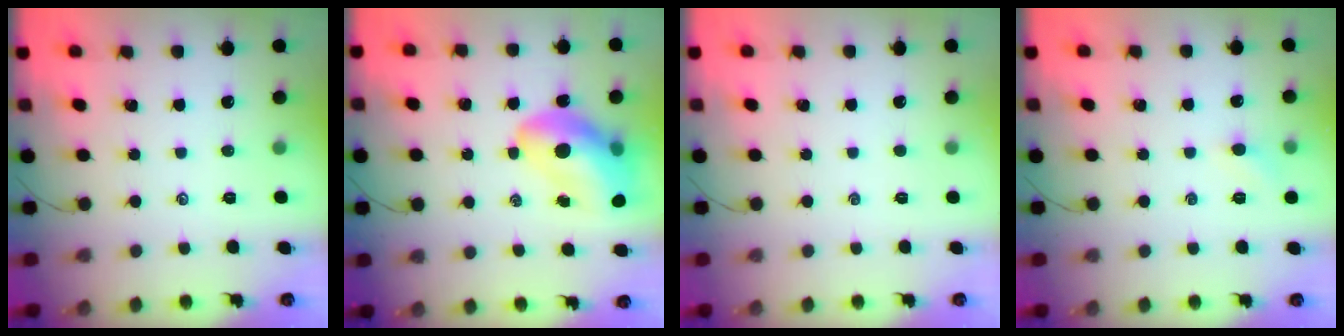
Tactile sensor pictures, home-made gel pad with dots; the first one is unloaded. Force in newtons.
{"total": 14.5, "press": 14.0, "slide": 3.8}
{"total": 0.0}
{"total": 4.4, "press": 4.2, "slide": 1.4}